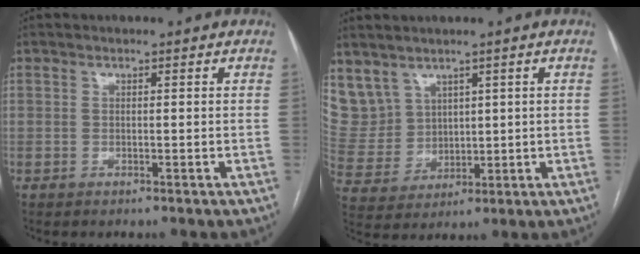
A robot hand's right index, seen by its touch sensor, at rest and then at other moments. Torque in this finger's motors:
{"motor_torque": [-0.38, 0.53, 0.03, -0.01]}